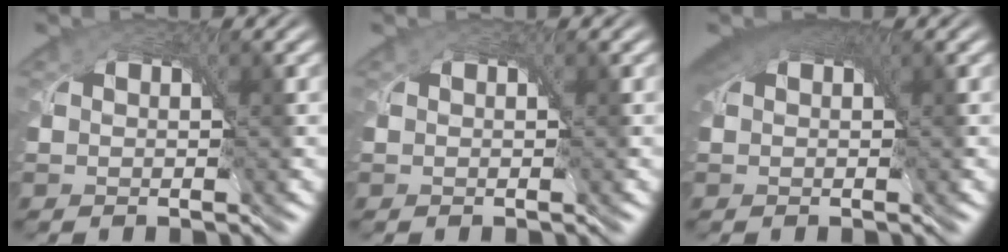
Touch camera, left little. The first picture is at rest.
{"total": 0.0}
{"total": 6.2, "force": [3.6, 2.9, 4.1], "torque": [-0.069, 0.022, 0.042]}